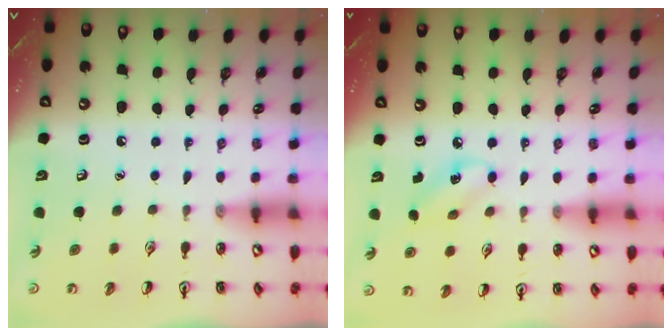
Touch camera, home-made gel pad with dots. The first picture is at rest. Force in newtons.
{"total": 4.5, "press": 4.4, "slide": 0.8}